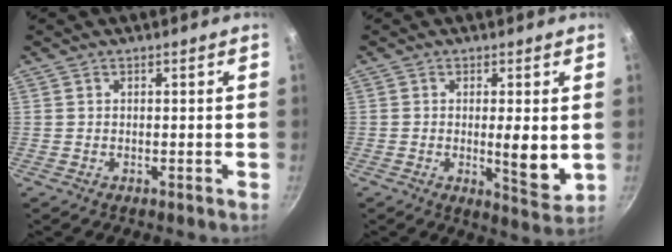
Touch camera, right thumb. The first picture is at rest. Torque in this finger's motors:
{"motor_torque": [1.99, 1.73, 1.77, -1.00, 0.61]}